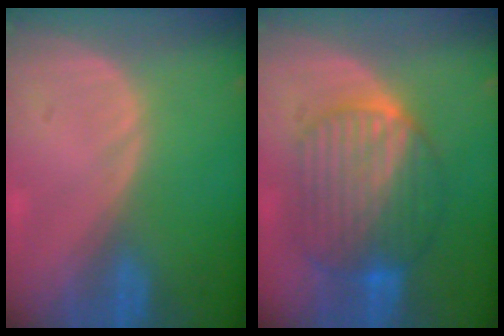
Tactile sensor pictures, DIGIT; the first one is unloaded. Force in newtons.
{"total": 10.2, "press": 10.2, "slide": 0.9}